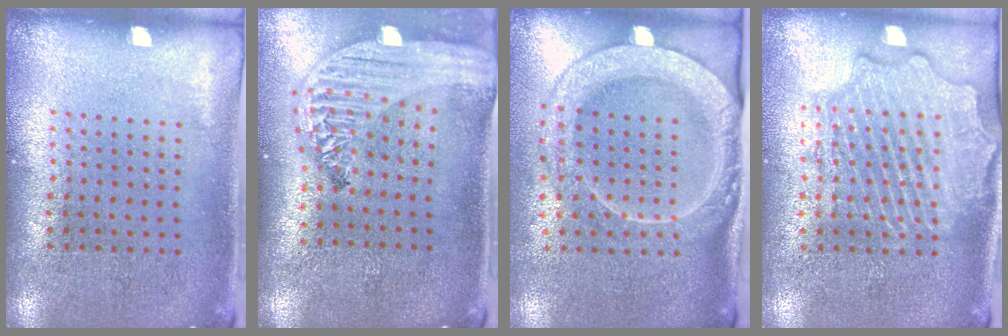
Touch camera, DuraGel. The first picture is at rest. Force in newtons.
{"total": 2.8, "press": 2.3, "slide": 1.7}
{"total": 2.4, "press": 2.1, "slide": 1.2}
{"total": 2.2, "press": 2.2, "slide": 0.2}